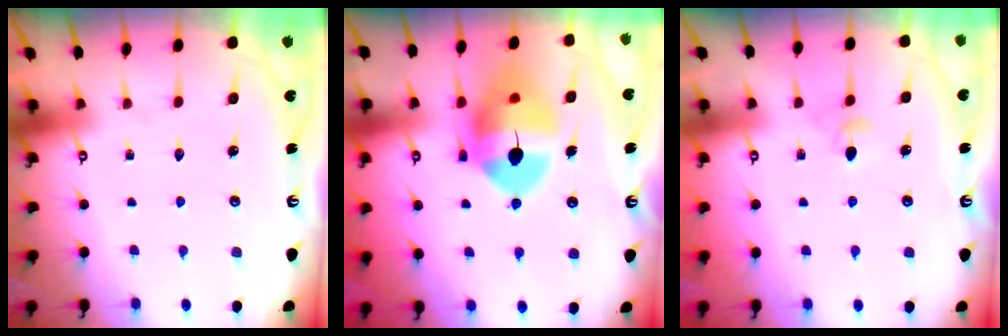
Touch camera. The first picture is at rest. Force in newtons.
{"total": 15.0, "press": 14.8, "slide": 2.0}
{"total": 3.6, "press": 3.5, "slide": 0.6}